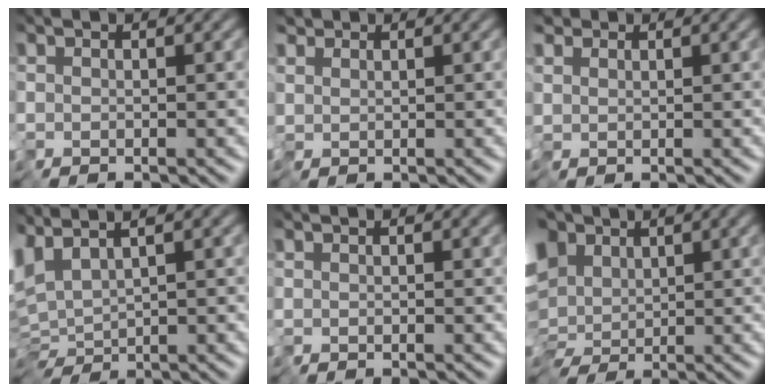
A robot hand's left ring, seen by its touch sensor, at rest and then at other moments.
{"total": 1.5, "force": [1.0, 1.0, -0.1], "torque": [0.003, 0.007, 0.023]}
{"total": 1.8, "force": [1.0, 1.4, 0.1], "torque": [-0.006, 0.012, 0.026]}
{"total": 4.3, "force": [2.0, 2.1, 3.2], "torque": [-0.081, 0.009, 0.042]}
{"total": 0.0}
{"total": 9.8, "force": [2.8, 7.0, 6.3], "torque": [-0.134, 0.028, 0.021]}